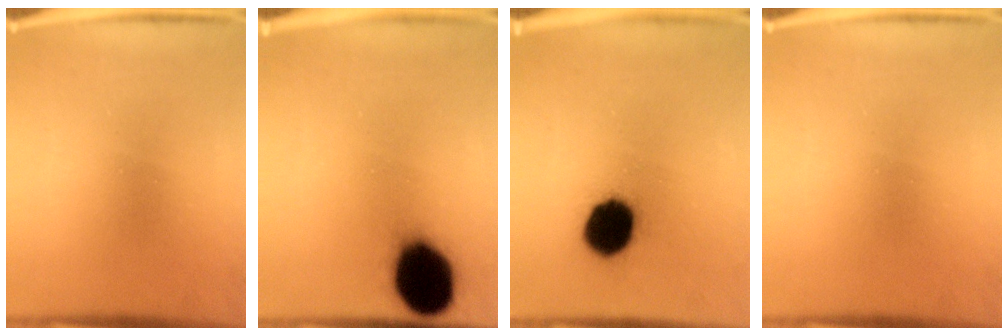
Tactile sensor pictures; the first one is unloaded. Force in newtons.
{"total": 16.8}
{"total": 13.6}
{"total": 0.0}